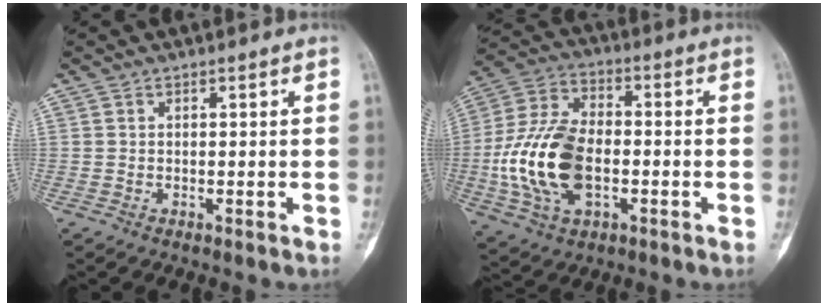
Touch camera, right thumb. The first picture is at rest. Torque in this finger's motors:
{"motor_torque": [2.35, 2.28, 1.45, -0.55, 0.24]}